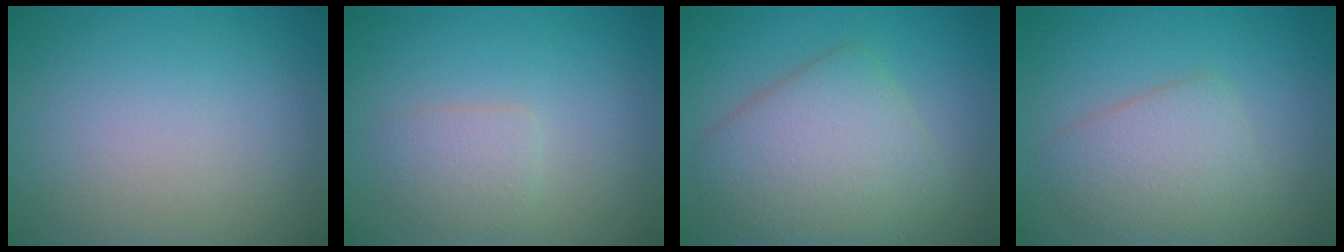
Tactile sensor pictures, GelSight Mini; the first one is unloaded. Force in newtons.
{"total": 1.9, "press": 1.9, "slide": 0.0}
{"total": 6.3, "press": 6.2, "slide": 0.4}
{"total": 3.8, "press": 3.8, "slide": 0.1}